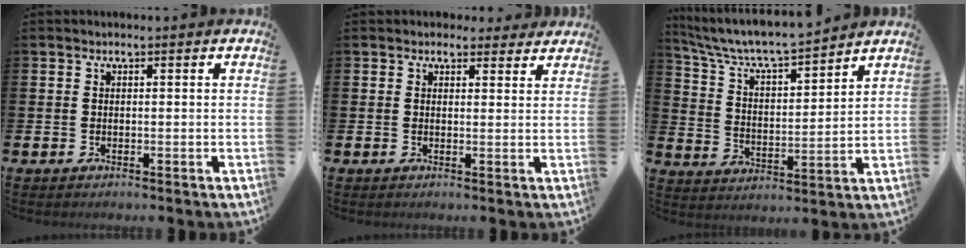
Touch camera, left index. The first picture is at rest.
{"total": 2.0, "force": [1.8, 0.9, 0.0], "torque": [0.010, -0.007, 0.030]}
{"total": 6.6, "force": [6.3, 0.7, 1.9], "torque": [-0.075, -0.049, 0.107]}